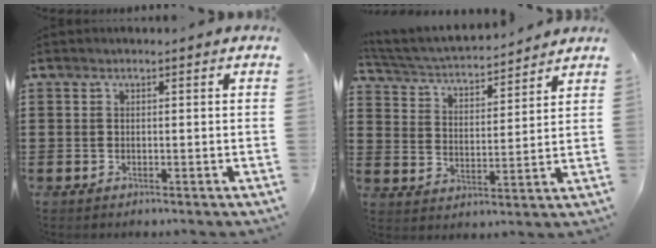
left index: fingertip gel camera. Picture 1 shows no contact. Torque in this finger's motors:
{"motor_torque": [0.22, 0.12, 0.69, 0.09]}